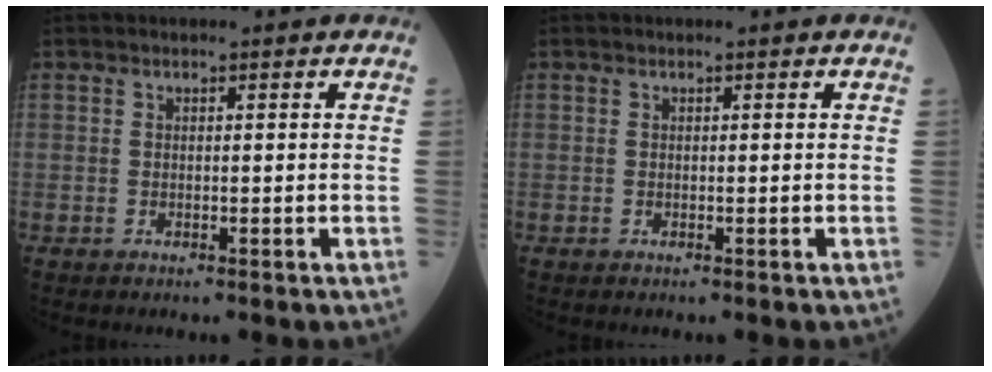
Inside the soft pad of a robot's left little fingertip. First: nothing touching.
{"total": 0.0}